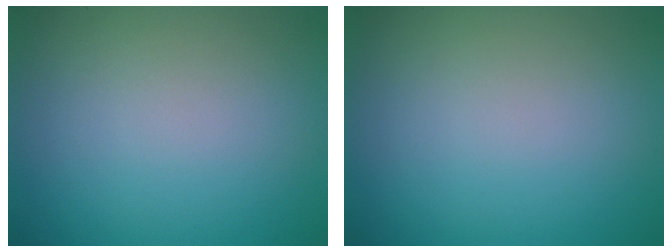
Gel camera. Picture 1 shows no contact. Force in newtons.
{"total": 0.0}